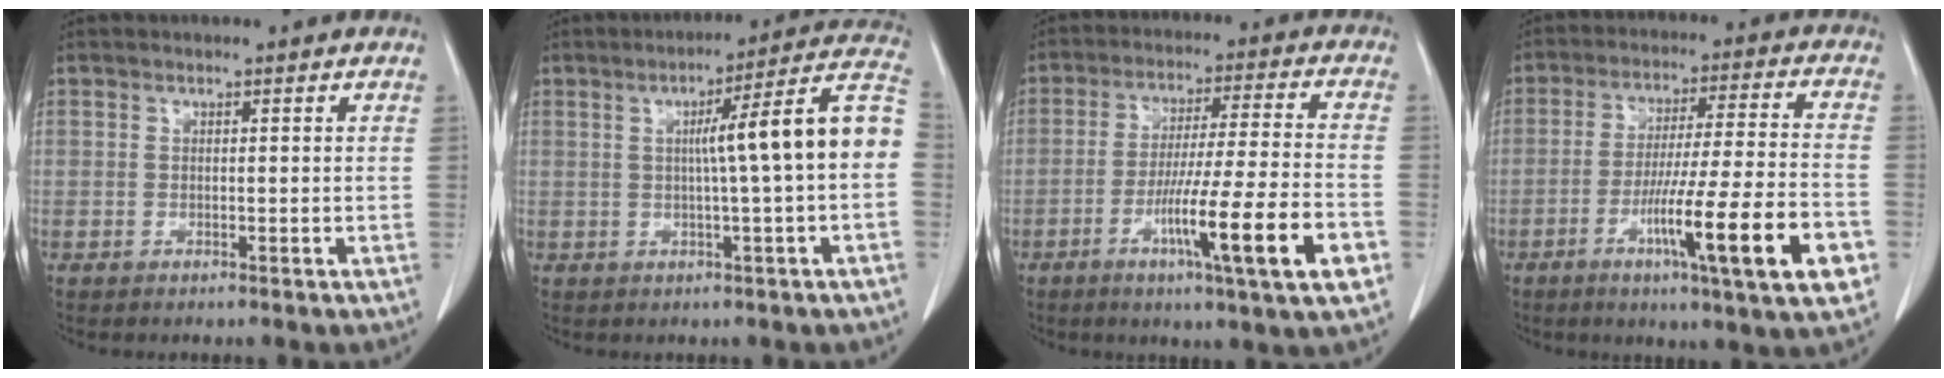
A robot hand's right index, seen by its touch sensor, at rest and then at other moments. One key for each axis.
{"total": 12.8, "fx": 0.3, "fy": -0.9, "fz": 12.8, "tx": -0.175, "ty": 0.027, "tz": -0.003}
{"total": 15.6, "fx": -6.2, "fy": -0.6, "fz": 14.3, "tx": -0.229, "ty": -0.016, "tz": -0.099}
{"total": 17.4, "fx": -6.9, "fy": -0.1, "fz": 15.9, "tx": -0.237, "ty": -0.018, "tz": -0.106}